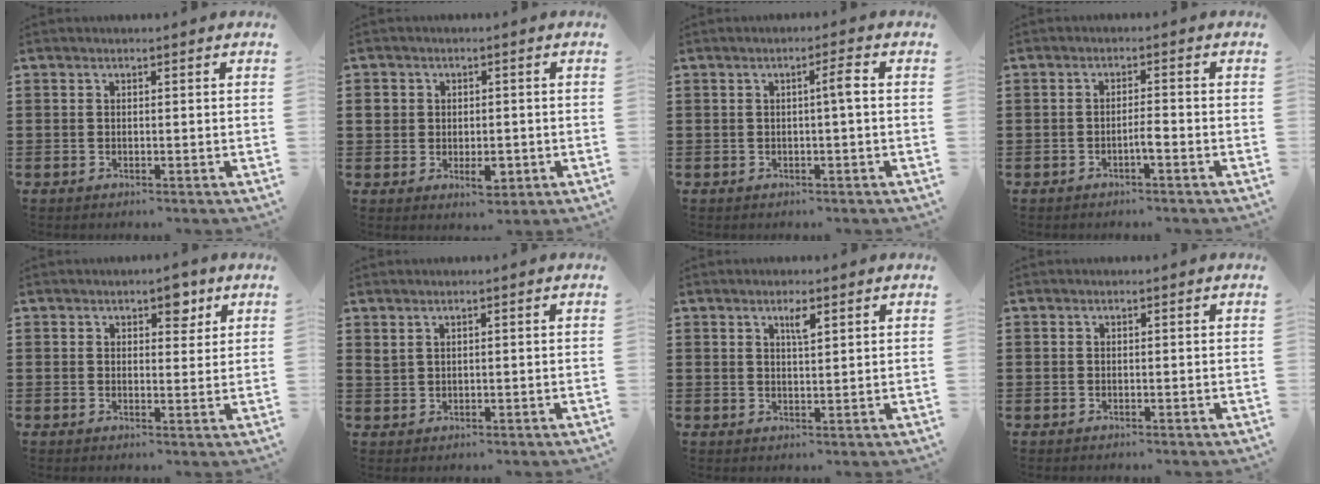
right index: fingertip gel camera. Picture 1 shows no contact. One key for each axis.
{"total": 4.2, "fx": -0.6, "fy": 3.3, "fz": 2.5, "tx": -0.043, "ty": 0.005, "tz": -0.012}
{"total": 2.3, "fx": 0.0, "fy": -0.1, "fz": 2.3, "tx": -0.034, "ty": -0.002, "tz": -0.006}
{"total": 2.0, "fx": -1.1, "fy": 0.1, "fz": 1.7, "tx": -0.031, "ty": 0.000, "tz": -0.021}
{"total": 4.2, "fx": 2.7, "fy": 2.1, "fz": 2.4, "tx": -0.022, "ty": -0.001, "tz": 0.040}
{"total": 1.1, "fx": 0.9, "fy": 0.5, "fz": 0.5, "tx": -0.012, "ty": 0.001, "tz": 0.017}
{"total": 2.4, "fx": 1.4, "fy": 0.5, "fz": 1.9, "tx": -0.024, "ty": -0.004, "tz": 0.019}
{"total": 0.0}